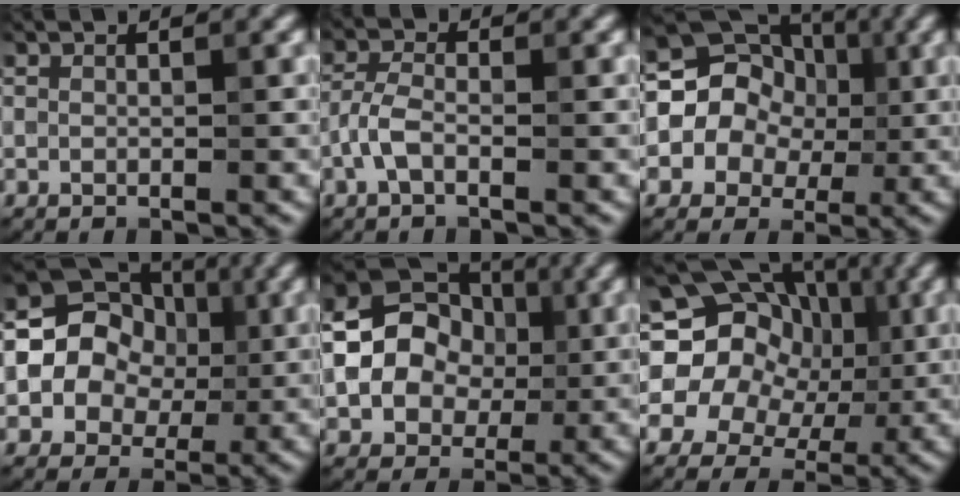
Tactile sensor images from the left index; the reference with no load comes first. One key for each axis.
{"total": 2.4, "fx": -1.0, "fy": 1.0, "fz": 1.9, "tx": -0.042, "ty": 0.006, "tz": -0.028}
{"total": 10.2, "fx": 0.9, "fy": 9.4, "fz": 3.9, "tx": -0.066, "ty": 0.052, "tz": -0.016}
{"total": 9.2, "fx": 0.7, "fy": 8.3, "fz": 3.9, "tx": -0.055, "ty": 0.034, "tz": -0.011}
{"total": 9.1, "fx": 0.2, "fy": 7.8, "fz": 4.7, "tx": -0.072, "ty": 0.022, "tz": -0.019}
{"total": 19.3, "fx": 3.7, "fy": 16.7, "fz": 8.9, "tx": -0.152, "ty": 0.033, "tz": 0.016}